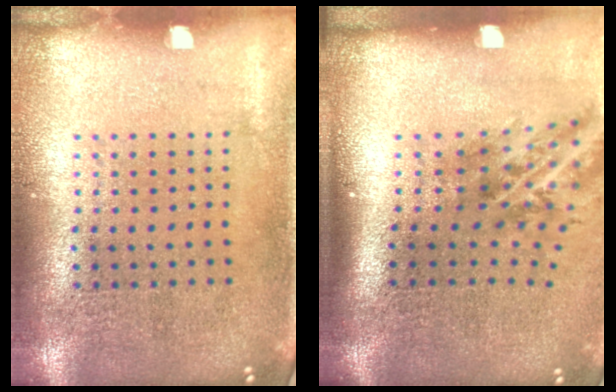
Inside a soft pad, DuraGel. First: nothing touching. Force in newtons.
{"total": 2.0, "press": 1.3, "slide": 1.5}